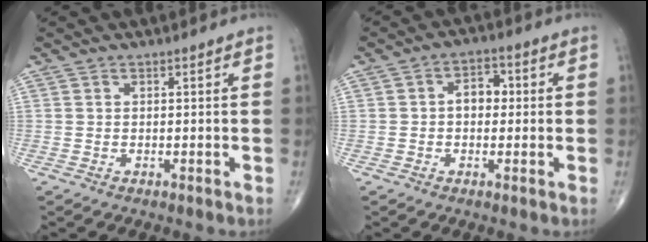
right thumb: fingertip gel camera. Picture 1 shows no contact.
{"total": 4.8, "force": [0.2, 3.4, 3.4], "torque": [-0.034, 0.016, -0.005]}